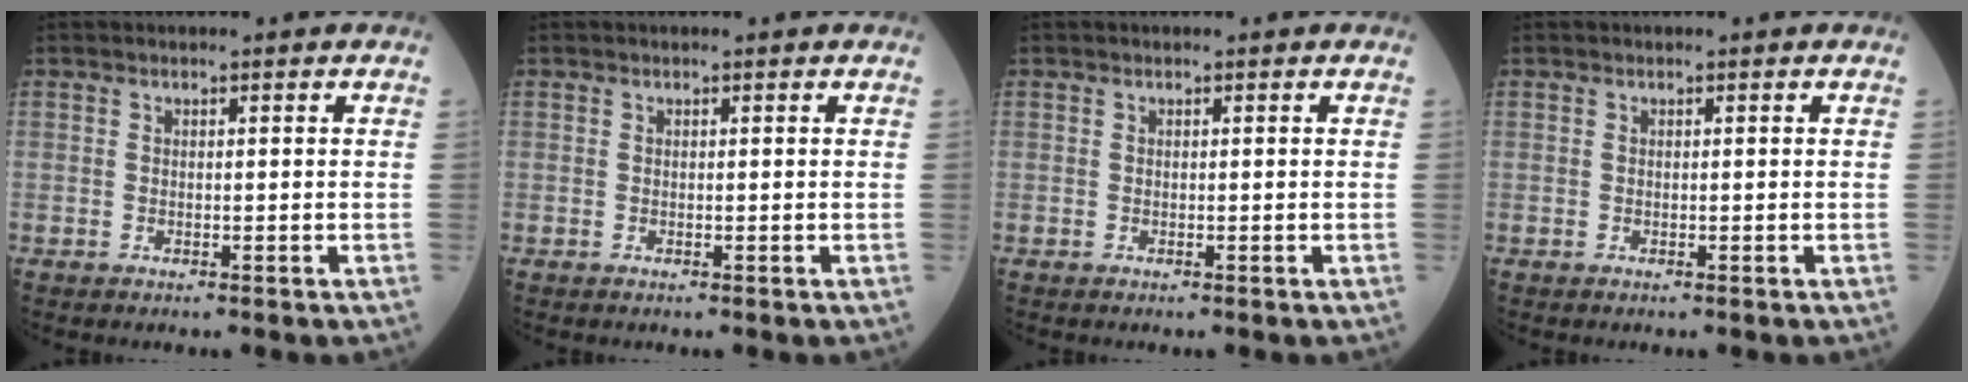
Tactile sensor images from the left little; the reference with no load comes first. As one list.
[{"total": 0.0}, {"total": 0.0}, {"total": 0.0}]